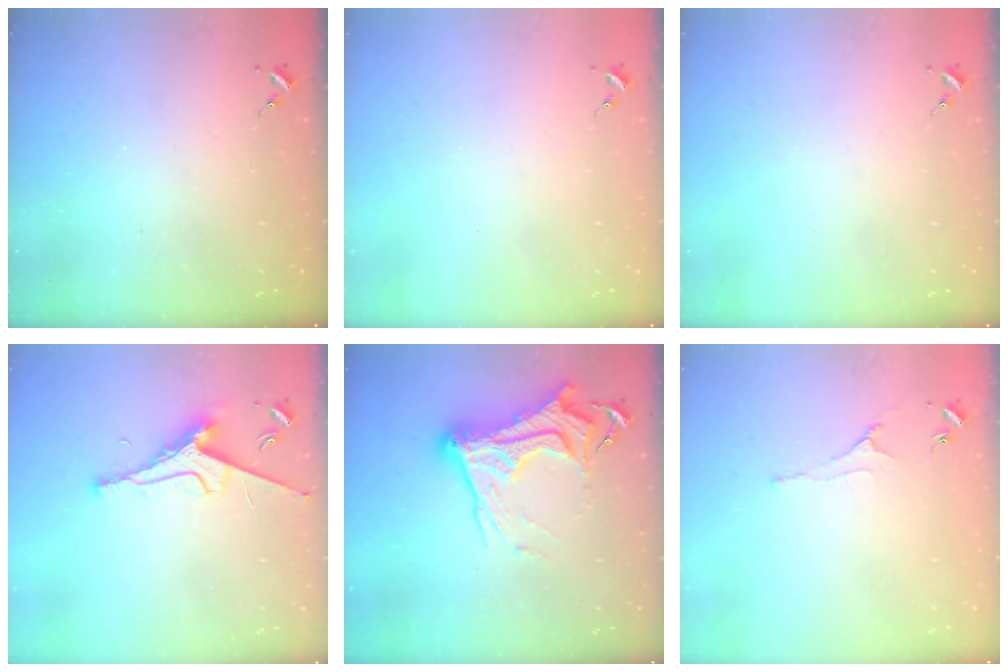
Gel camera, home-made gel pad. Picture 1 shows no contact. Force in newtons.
{"total": 0.0}
{"total": 0.0}
{"total": 7.9, "press": 7.8, "slide": 1.2}
{"total": 19.9, "press": 19.8, "slide": 1.9}
{"total": 3.0, "press": 2.9, "slide": 0.6}